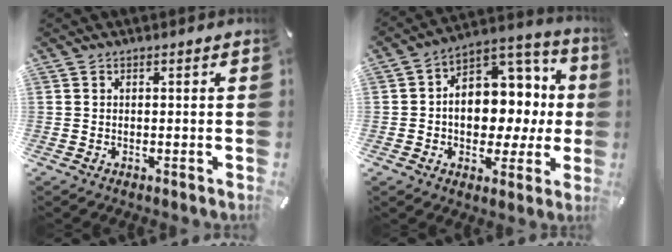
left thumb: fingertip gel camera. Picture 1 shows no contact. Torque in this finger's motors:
{"motor_torque": [1.24, 1.28, 1.14, -0.28, 0.27]}